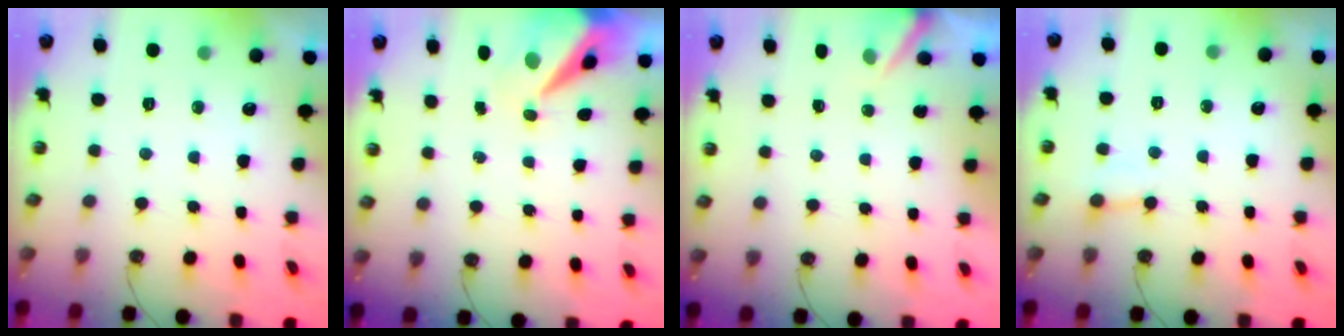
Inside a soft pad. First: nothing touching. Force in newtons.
{"total": 9.0, "press": 8.9, "slide": 1.3}
{"total": 2.9, "press": 2.9, "slide": 0.2}
{"total": 4.6, "press": 4.6, "slide": 0.4}